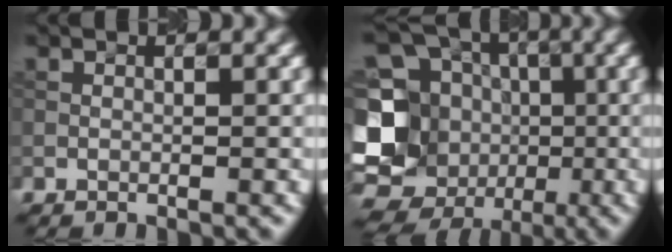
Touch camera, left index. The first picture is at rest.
{"total": 16.4, "force": [-3.8, 14.8, 6.1], "torque": [-0.147, 0.010, -0.067]}